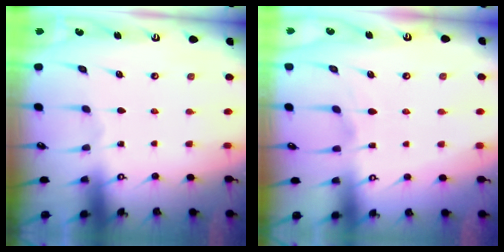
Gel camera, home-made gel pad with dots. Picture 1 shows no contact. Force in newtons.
{"total": 0.8, "press": 0.0, "slide": 0.8}